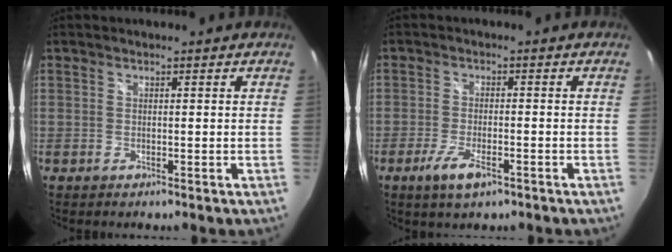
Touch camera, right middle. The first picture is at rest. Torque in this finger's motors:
{"motor_torque": [0.80, -0.71, 0.08, 0.05]}